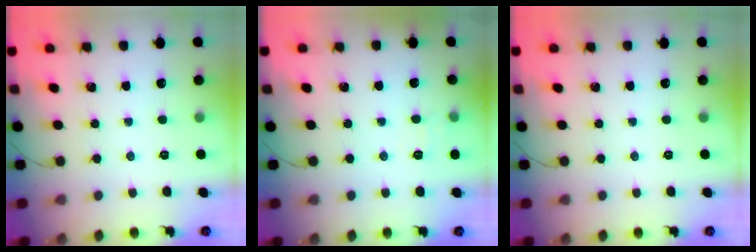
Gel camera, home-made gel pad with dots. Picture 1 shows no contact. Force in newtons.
{"total": 6.3, "press": 6.1, "slide": 1.5}
{"total": 0.0}